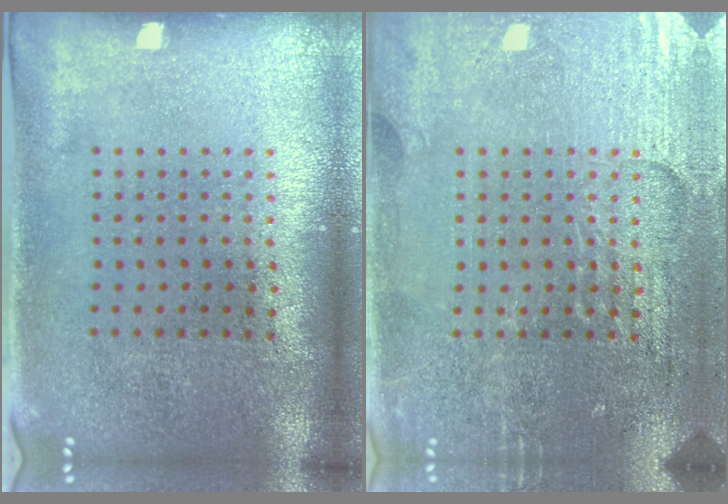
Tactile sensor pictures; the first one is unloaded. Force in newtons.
{"total": 3.7, "press": 3.5, "slide": 1.0}